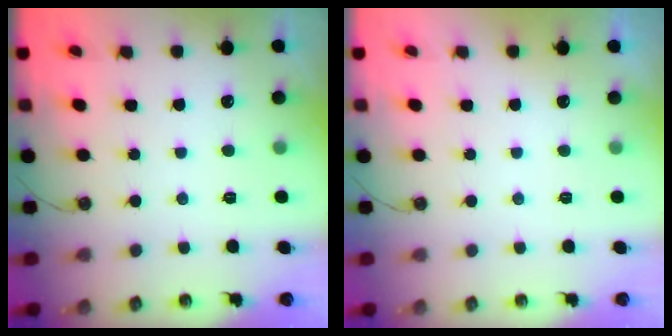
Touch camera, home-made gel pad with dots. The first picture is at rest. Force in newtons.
{"total": 0.0}